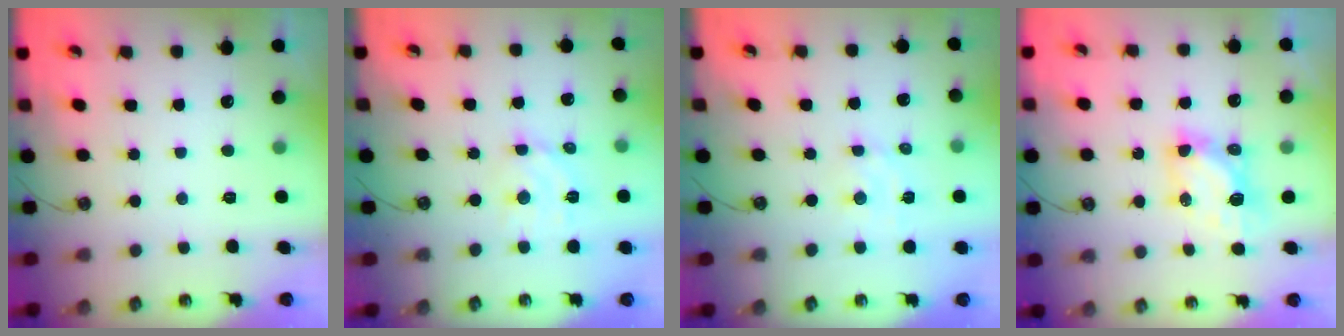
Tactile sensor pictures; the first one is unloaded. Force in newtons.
{"total": 8.1, "press": 8.0, "slide": 1.3}
{"total": 3.5, "press": 3.4, "slide": 0.8}
{"total": 6.8, "press": 6.8, "slide": 0.4}